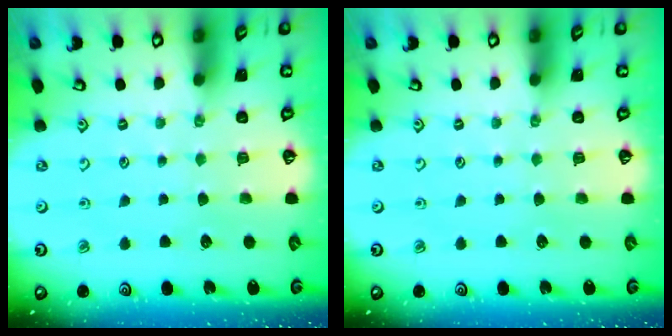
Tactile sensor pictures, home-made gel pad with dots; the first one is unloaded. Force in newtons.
{"total": 0.0}